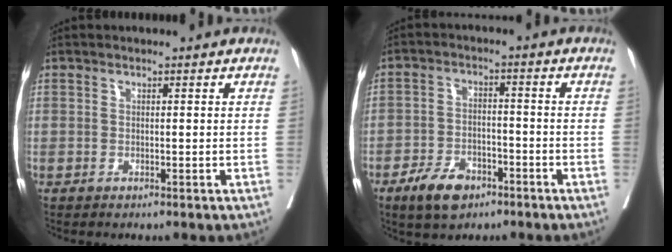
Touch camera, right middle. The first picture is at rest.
{"total": 6.7, "force": [-4.3, 3.4, 3.8], "torque": [-0.071, 0.001, -0.073]}